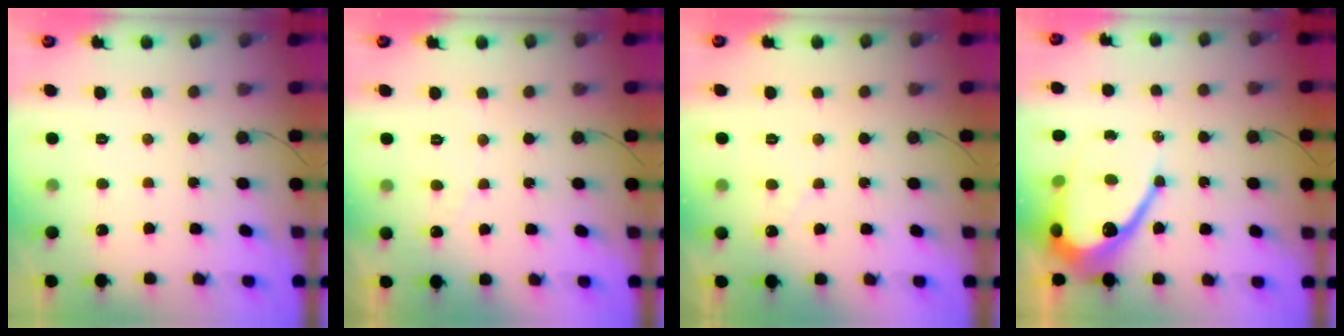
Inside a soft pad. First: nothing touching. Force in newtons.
{"total": 2.3, "press": 2.3, "slide": 0.1}
{"total": 1.7, "press": 1.7, "slide": 0.0}
{"total": 13.6, "press": 13.5, "slide": 1.1}